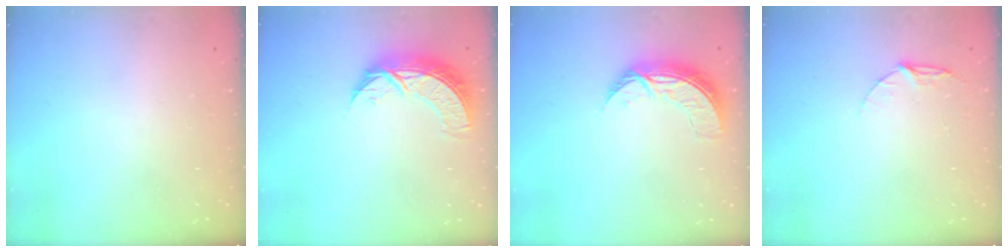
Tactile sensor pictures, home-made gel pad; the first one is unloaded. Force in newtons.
{"total": 9.2, "press": 9.2, "slide": 0.6}
{"total": 7.8, "press": 7.8, "slide": 0.7}
{"total": 5.4, "press": 5.4, "slide": 0.5}